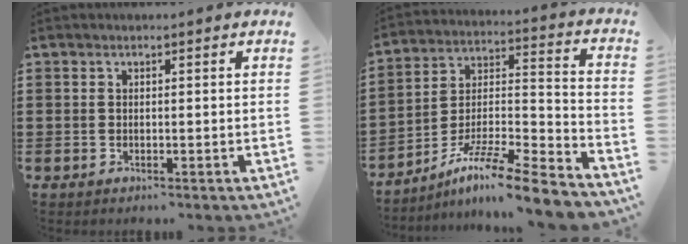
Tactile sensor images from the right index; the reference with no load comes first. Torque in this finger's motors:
{"motor_torque": [0.34, 0.22, 0.36, 0.14]}